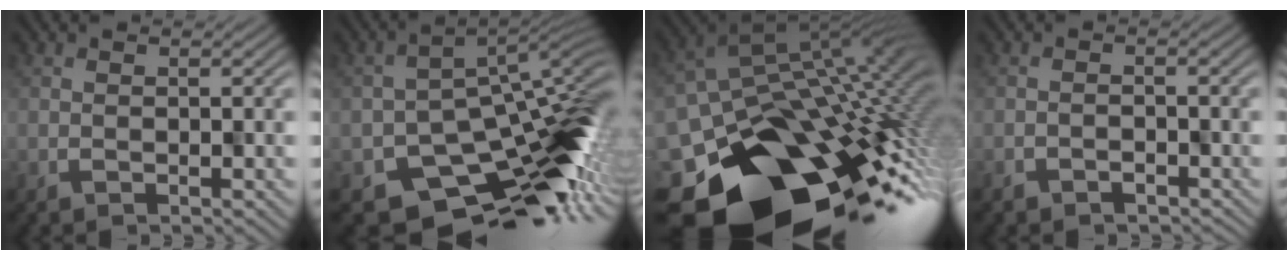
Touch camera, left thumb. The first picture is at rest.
{"total": 10.2, "force": [-5.7, 5.8, 6.1], "torque": [-0.086, -0.028, -0.088]}
{"total": 16.3, "force": [-6.3, 10.9, 10.4], "torque": [-0.199, -0.044, -0.084]}
{"total": 1.2, "force": [-1.1, 0.3, -0.5], "torque": [0.002, -0.005, -0.012]}